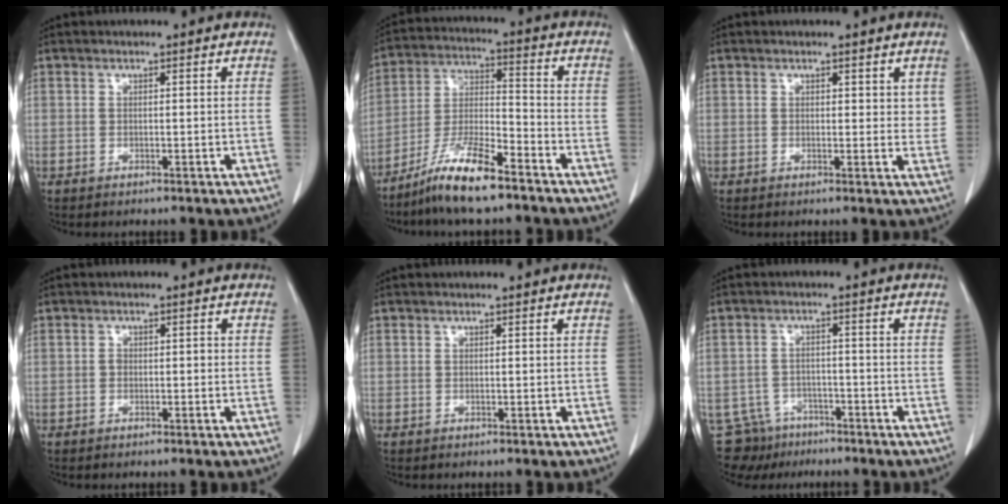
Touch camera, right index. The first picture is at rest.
{"total": 11.0, "force": [-8.1, 1.4, 7.3], "torque": [-0.146, -0.016, -0.156]}
{"total": 2.4, "force": [1.2, 1.6, 1.4], "torque": [0.000, -0.007, 0.013]}
{"total": 1.0, "force": [-0.2, 0.7, 0.7], "torque": [-0.008, 0.004, -0.003]}
{"total": 0.0}
{"total": 6.6, "force": [-5.0, 4.2, 0.1], "torque": [0.004, 0.015, -0.079]}